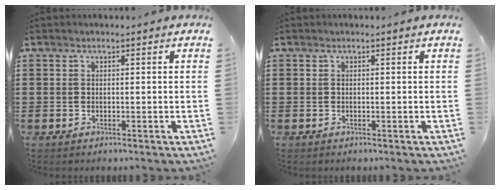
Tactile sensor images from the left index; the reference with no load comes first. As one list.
[{"total": 0.0}]